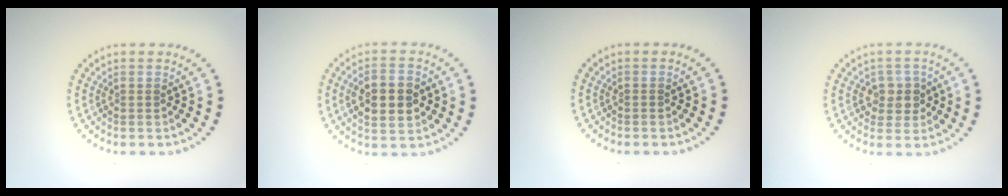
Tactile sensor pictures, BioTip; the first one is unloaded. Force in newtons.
{"total": 4.5, "press": 4.5, "slide": 0.2}
{"total": 0.0}
{"total": 2.2, "press": 2.0, "slide": 0.8}